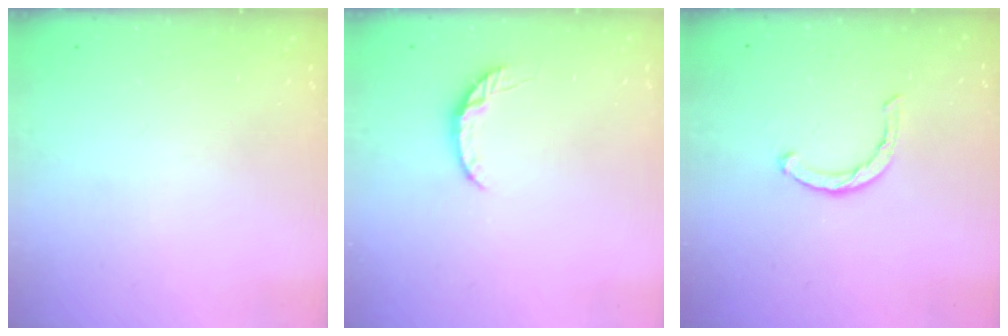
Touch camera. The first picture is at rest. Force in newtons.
{"total": 4.6, "press": 4.6, "slide": 0.6}
{"total": 2.1, "press": 2.1, "slide": 0.3}